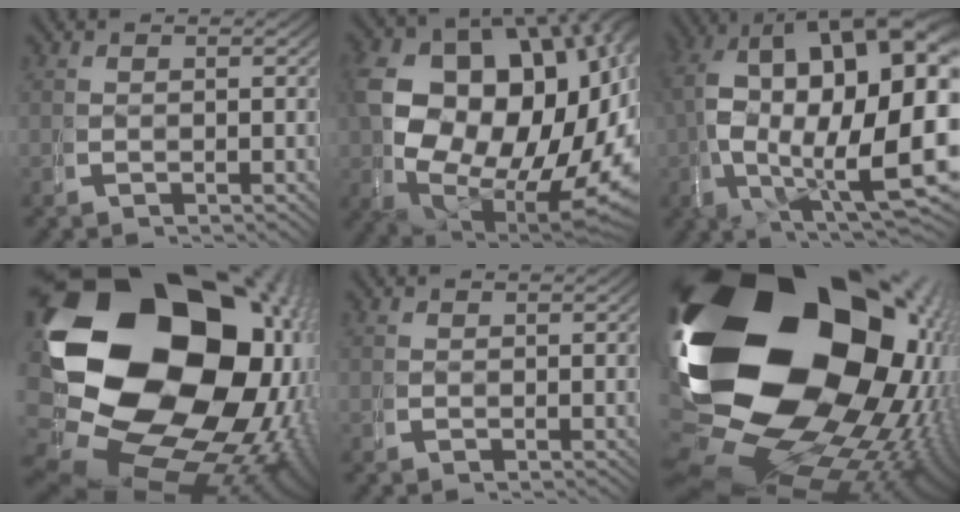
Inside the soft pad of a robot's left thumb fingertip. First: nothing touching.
{"total": 26.3, "force": [-1.8, 19.5, 17.6], "torque": [-0.326, -0.100, 0.015]}
{"total": 22.1, "force": [1.0, 13.6, 17.3], "torque": [-0.284, -0.075, 0.048]}
{"total": 34.9, "force": [0.4, 24.9, 24.5], "torque": [-0.444, -0.079, 0.040]}
{"total": 0.0}
{"total": 39.7, "force": [0.4, 26.8, 29.3], "torque": [-0.523, -0.082, 0.046]}